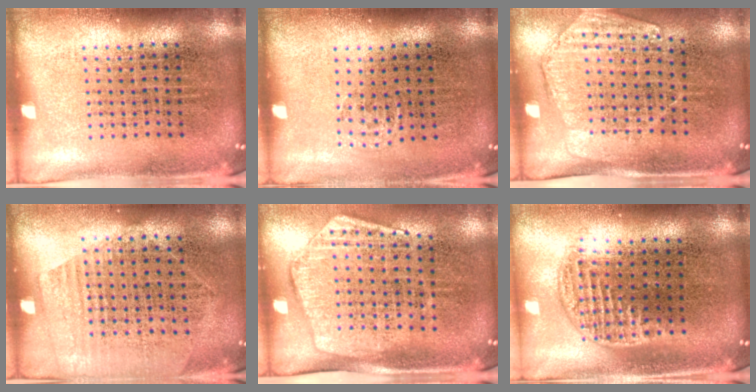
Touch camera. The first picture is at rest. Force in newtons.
{"total": 0.6, "press": 0.5, "slide": 0.3}
{"total": 1.6, "press": 1.4, "slide": 0.8}
{"total": 1.3, "press": 1.1, "slide": 0.7}
{"total": 1.8, "press": 1.5, "slide": 1.0}
{"total": 1.3, "press": 1.0, "slide": 0.7}